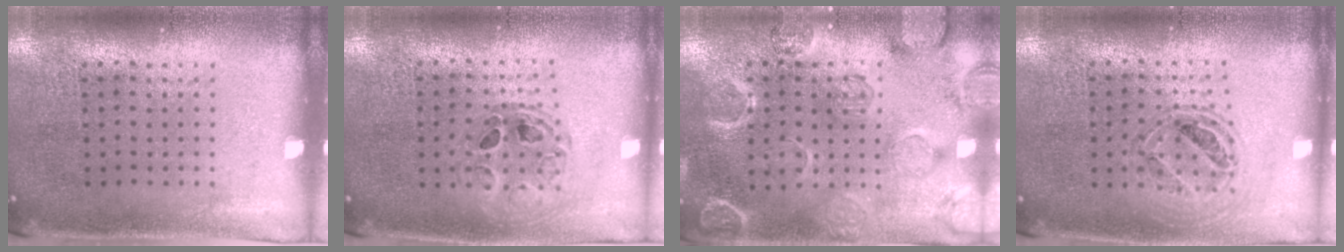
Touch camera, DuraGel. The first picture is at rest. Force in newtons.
{"total": 0.8, "press": 0.8, "slide": 0.1}
{"total": 2.4, "press": 2.4, "slide": 0.4}
{"total": 0.7, "press": 0.7, "slide": 0.1}